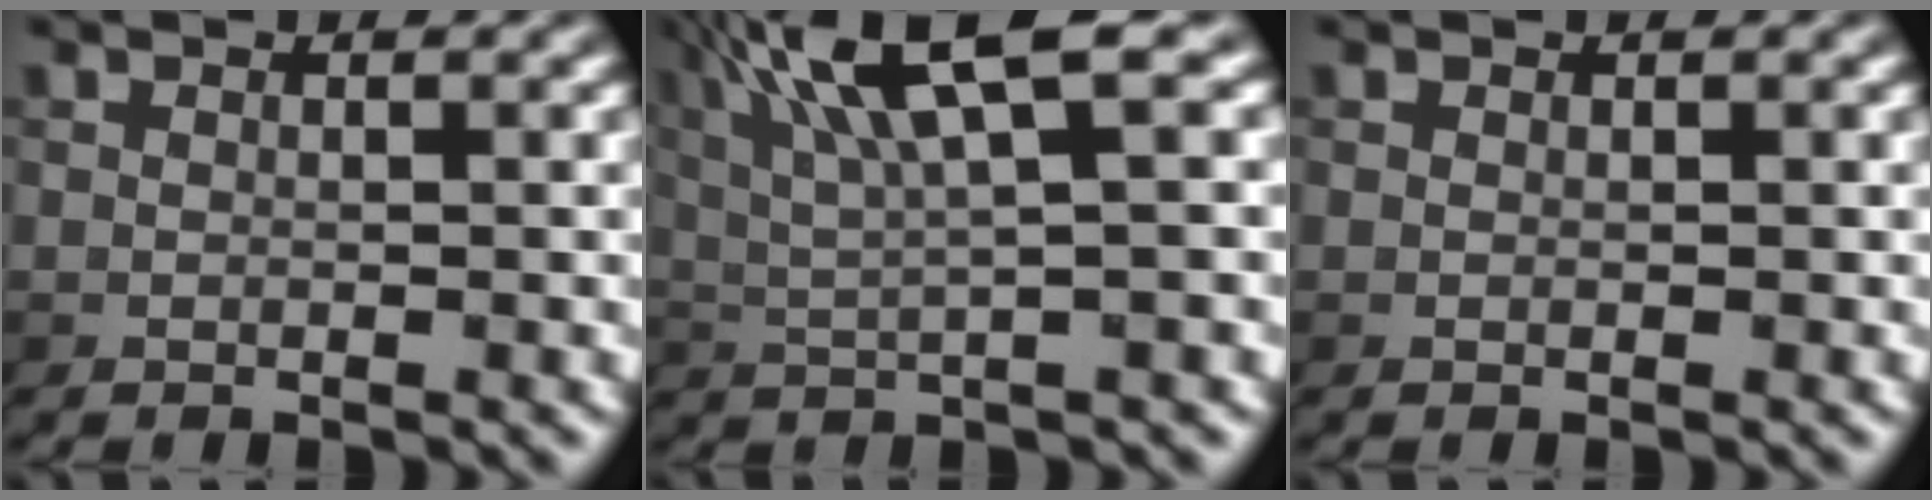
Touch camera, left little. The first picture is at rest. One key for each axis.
{"total": 8.9, "fx": 3.7, "fy": 1.6, "fz": 8.0, "tx": -0.145, "ty": 0.024, "tz": 0.070}
{"total": 0.0}